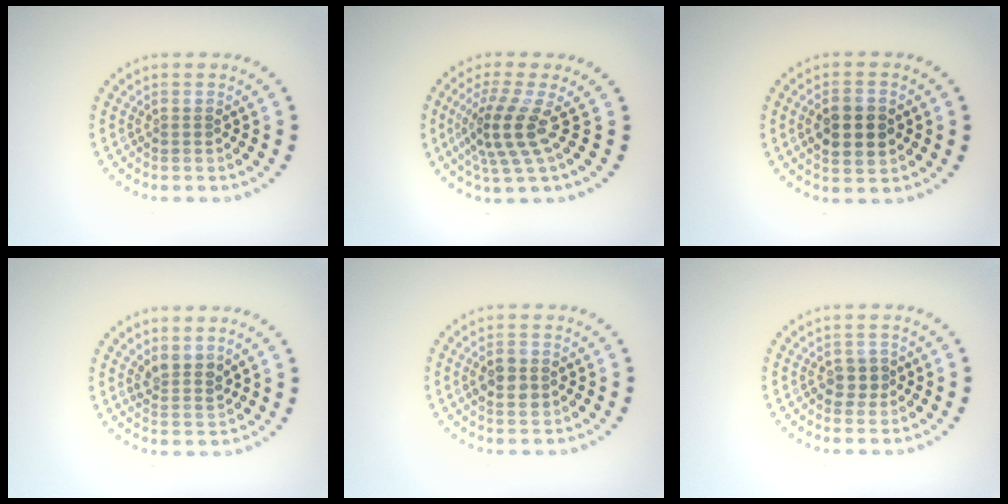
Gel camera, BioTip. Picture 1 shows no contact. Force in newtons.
{"total": 4.0, "press": 3.0, "slide": 2.7}
{"total": 4.3, "press": 4.3, "slide": 0.3}
{"total": 2.3, "press": 1.8, "slide": 1.4}
{"total": 2.7, "press": 2.7, "slide": 0.0}
{"total": 1.4, "press": 1.3, "slide": 0.6}